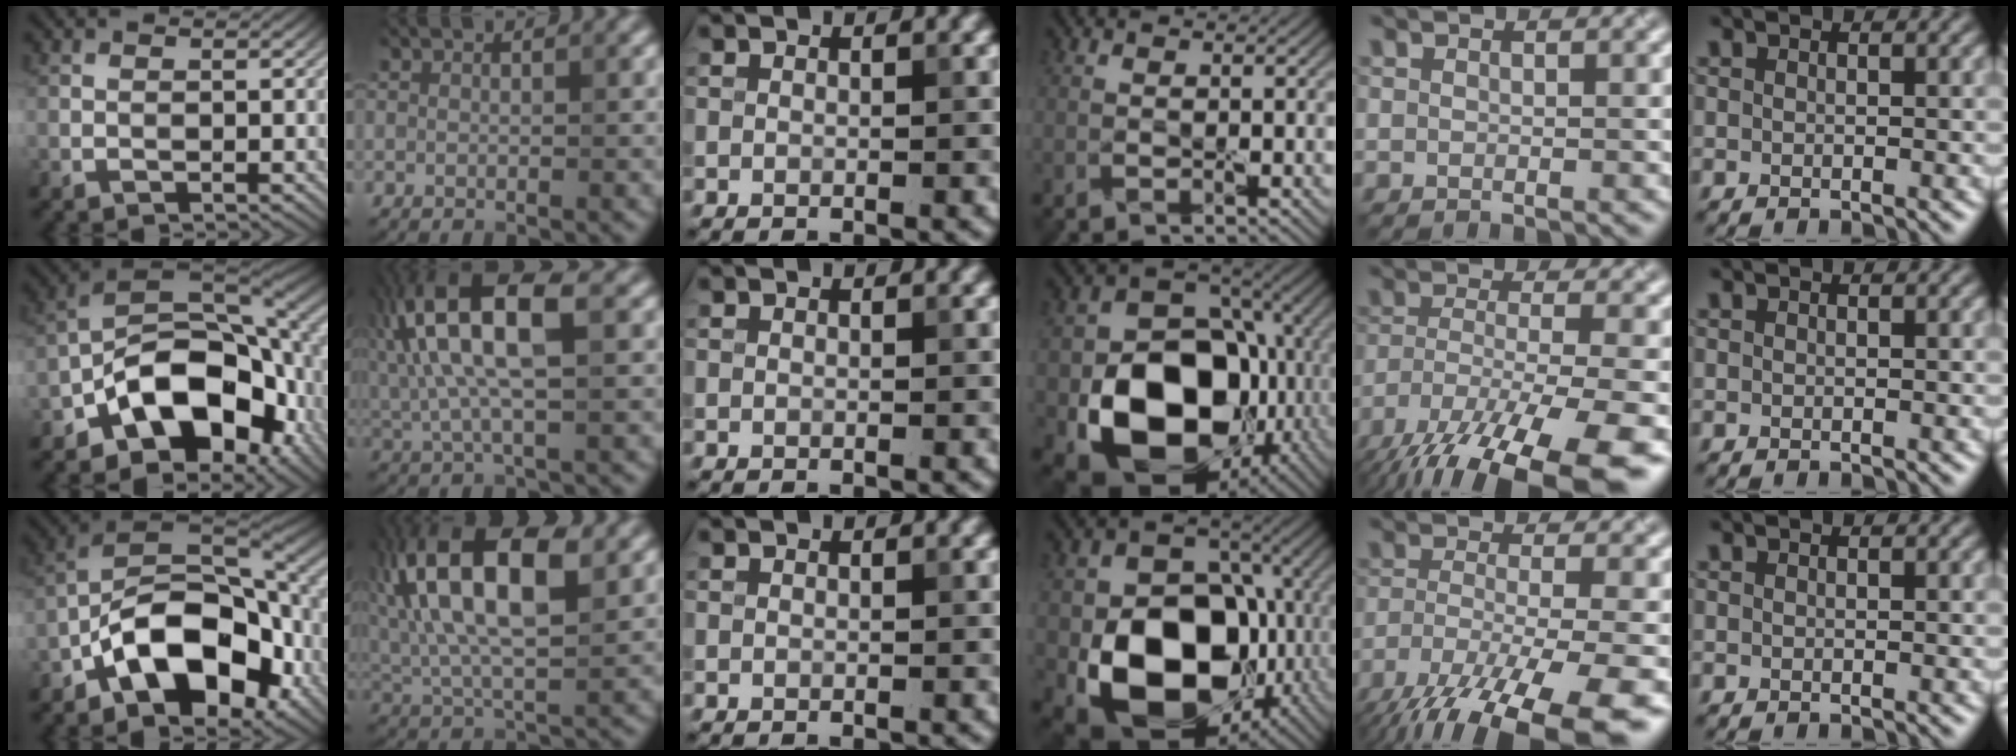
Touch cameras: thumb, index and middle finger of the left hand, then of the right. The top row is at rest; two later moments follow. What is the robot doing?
{"motion": "peel", "object": "shipping label"}